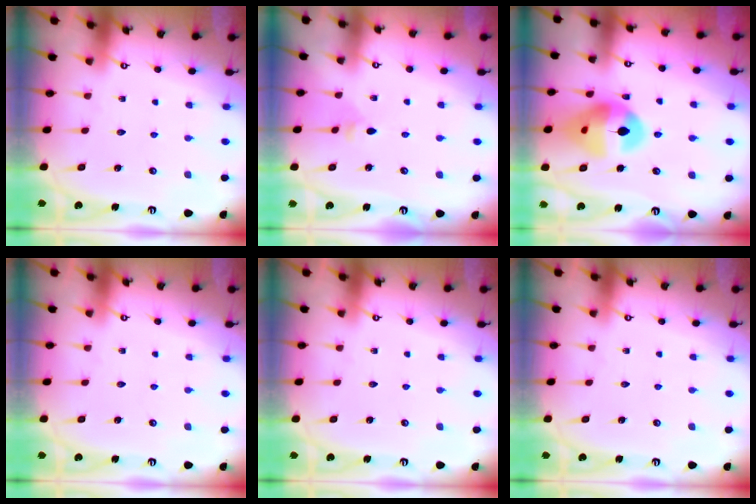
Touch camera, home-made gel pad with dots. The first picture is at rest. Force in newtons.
{"total": 3.8, "press": 3.7, "slide": 0.8}
{"total": 15.1, "press": 14.9, "slide": 2.1}
{"total": 0.0}
{"total": 0.0}
{"total": 0.0}